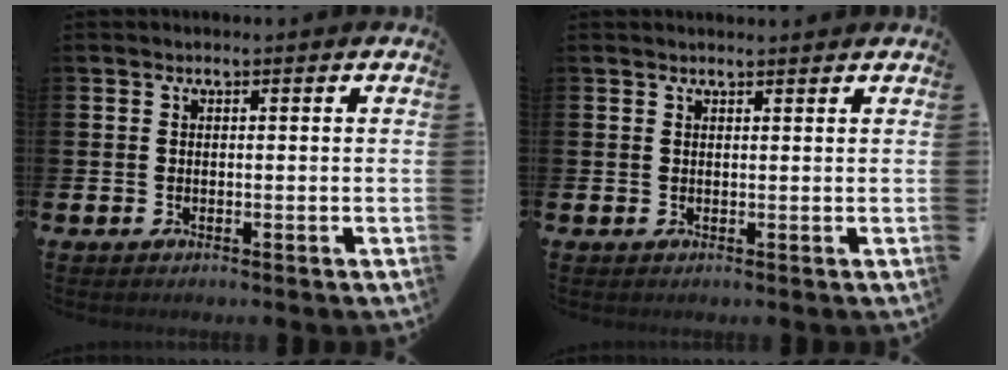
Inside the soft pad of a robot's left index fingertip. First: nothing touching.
{"total": 0.9, "force": [0.8, 0.0, 0.1], "torque": [0.005, -0.004, 0.014]}